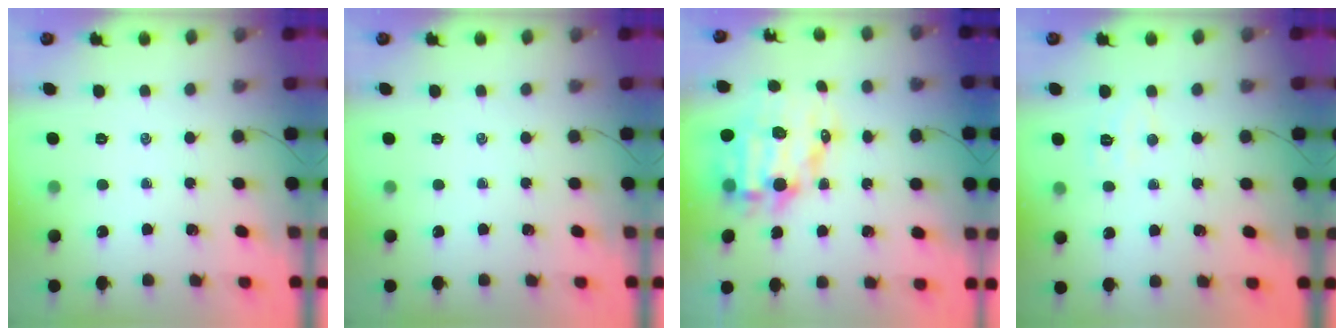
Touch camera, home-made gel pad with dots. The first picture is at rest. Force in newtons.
{"total": 0.0}
{"total": 13.9, "press": 13.5, "slide": 3.0}
{"total": 5.5, "press": 5.4, "slide": 1.1}